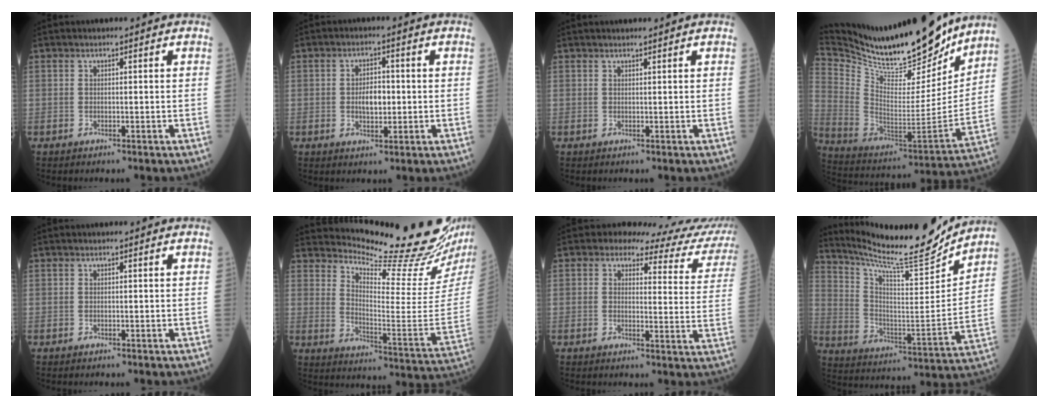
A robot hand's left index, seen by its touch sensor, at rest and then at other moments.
{"total": 3.9, "force": [-0.4, 2.0, 3.4], "torque": [-0.057, 0.000, -0.006]}
{"total": 2.0, "force": [1.8, 0.0, 0.8], "torque": [-0.004, 0.012, 0.025]}
{"total": 25.9, "force": [22.5, 5.0, 11.7], "torque": [-0.220, -0.043, 0.358]}
{"total": 0.0}
{"total": 19.5, "force": [18.2, -1.3, 6.8], "torque": [-0.122, -0.126, 0.245]}
{"total": 12.5, "force": [11.7, 3.6, 2.3], "torque": [0.006, -0.042, 0.095]}
{"total": 19.2, "force": [17.7, 0.9, 7.3], "torque": [-0.138, -0.048, 0.276]}